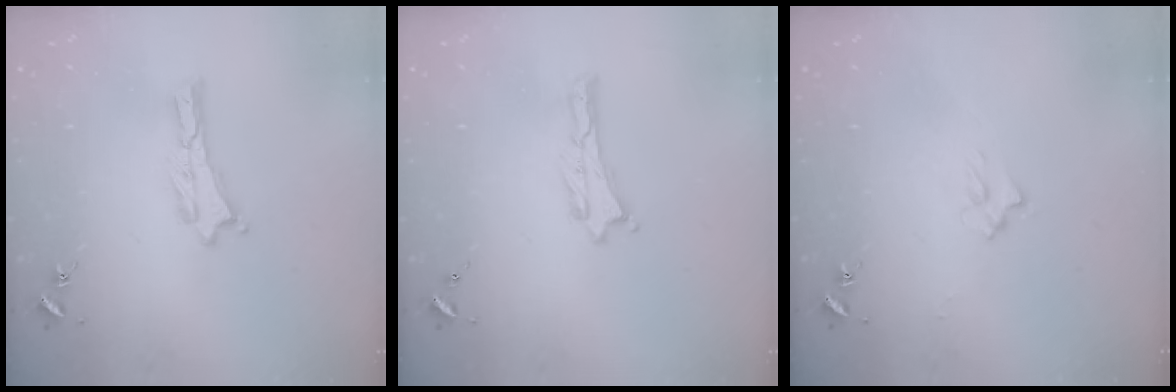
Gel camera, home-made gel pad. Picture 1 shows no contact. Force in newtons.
{"total": 0.0}
{"total": 2.0, "press": 2.0, "slide": 0.3}